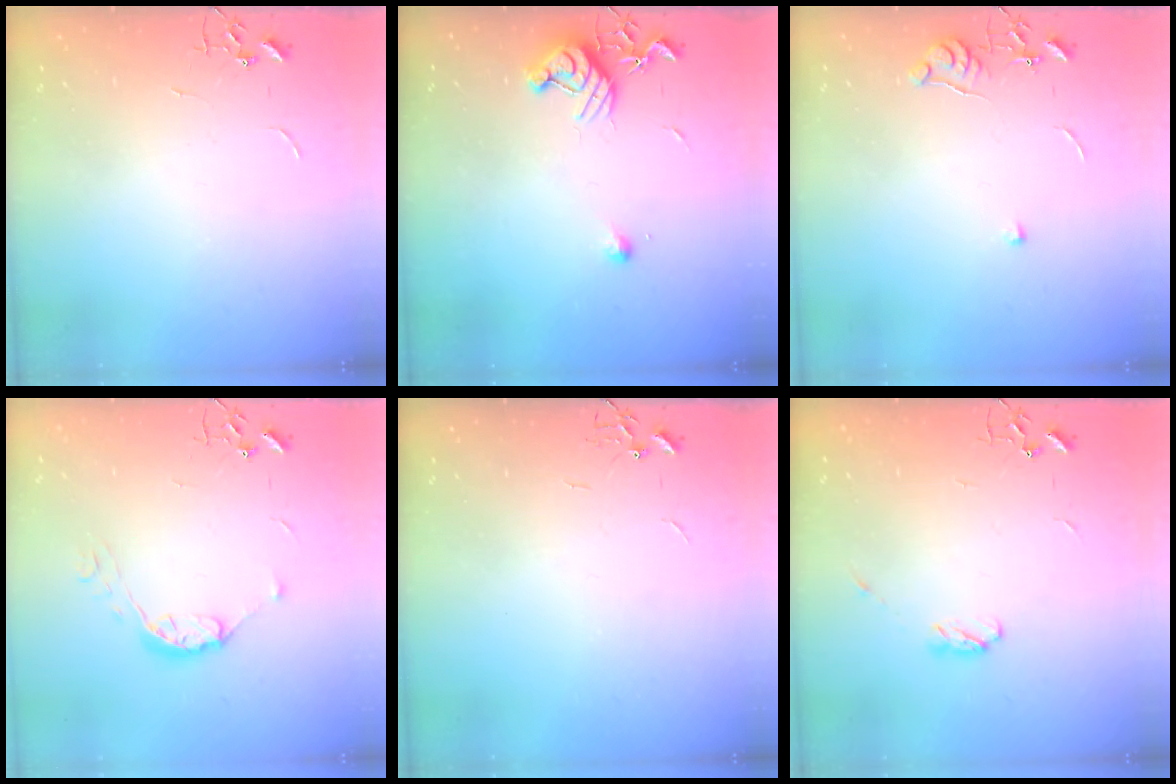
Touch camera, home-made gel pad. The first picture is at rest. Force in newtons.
{"total": 9.1, "press": 9.1, "slide": 1.0}
{"total": 6.2, "press": 6.2, "slide": 0.7}
{"total": 8.8, "press": 8.8, "slide": 0.5}
{"total": 0.0}
{"total": 4.2, "press": 4.2, "slide": 0.7}